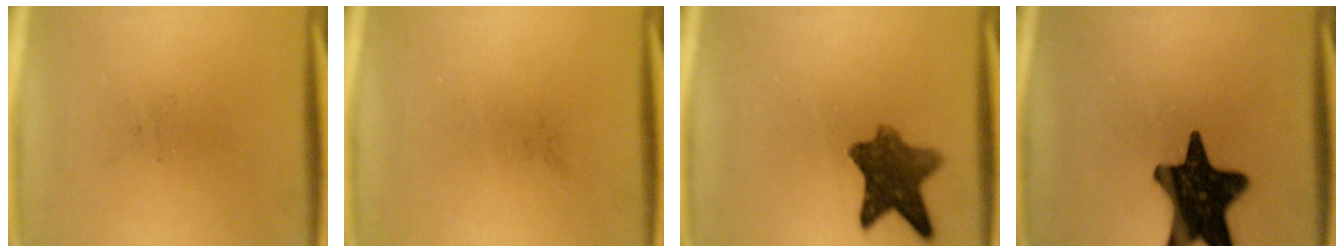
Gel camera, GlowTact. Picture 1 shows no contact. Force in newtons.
{"total": 0.0}
{"total": 8.4}
{"total": 17.4}